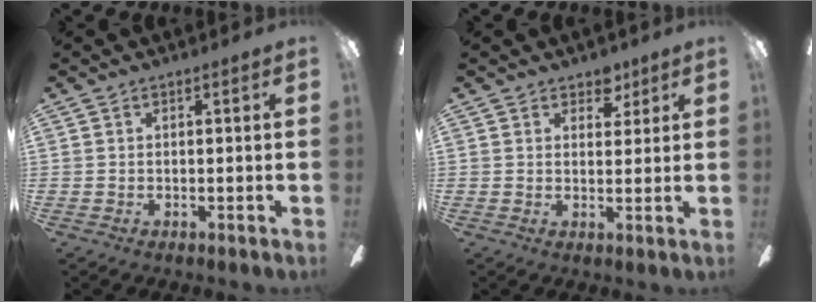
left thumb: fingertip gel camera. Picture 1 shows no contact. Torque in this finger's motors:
{"motor_torque": [0.08, 0.02, 0.32, 0.05, 0.02]}